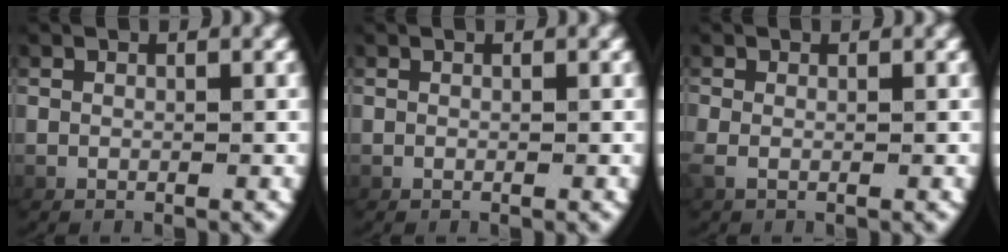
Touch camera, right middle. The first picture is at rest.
{"total": 0.0}
{"total": 0.7, "force": [0.0, 0.1, 0.7], "torque": [-0.025, -0.004, 0.004]}